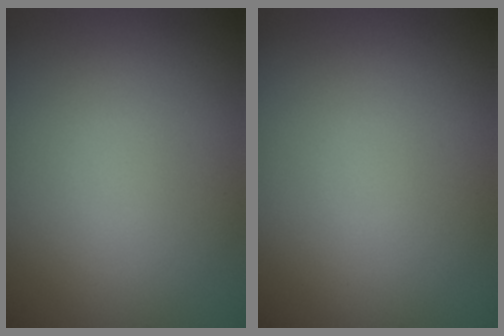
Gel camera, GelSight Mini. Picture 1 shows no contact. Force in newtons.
{"total": 0.0}